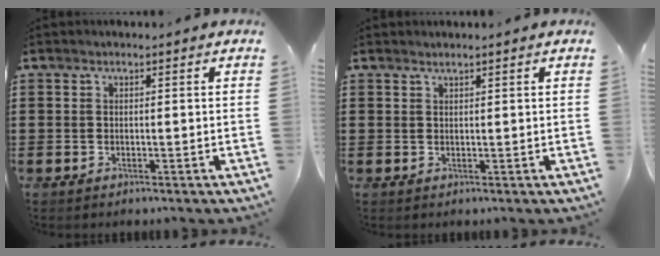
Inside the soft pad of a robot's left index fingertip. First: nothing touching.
{"total": 0.7, "force": [0.6, -0.1, 0.3], "torque": [-0.005, -0.002, 0.012]}